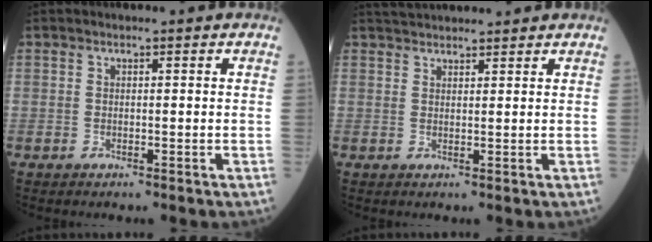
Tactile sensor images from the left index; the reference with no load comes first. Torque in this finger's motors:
{"motor_torque": [-0.19, -0.36, 0.09, 0.07]}